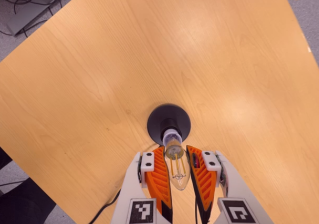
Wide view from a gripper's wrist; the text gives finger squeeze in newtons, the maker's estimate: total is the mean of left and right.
{"total": 21.5, "left": 23.3, "right": 19.6}